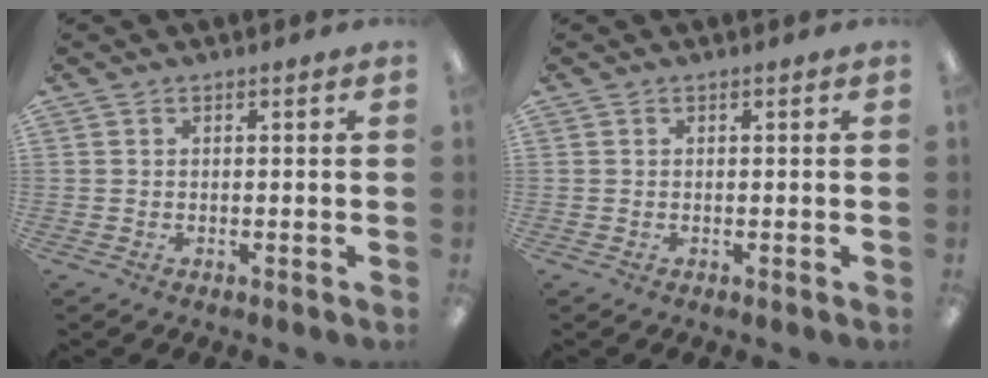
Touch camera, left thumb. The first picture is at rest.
{"total": 0.0}